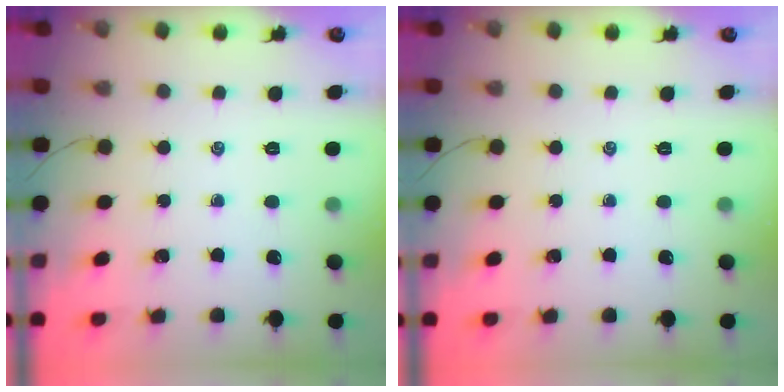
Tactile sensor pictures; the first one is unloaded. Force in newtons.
{"total": 0.0}